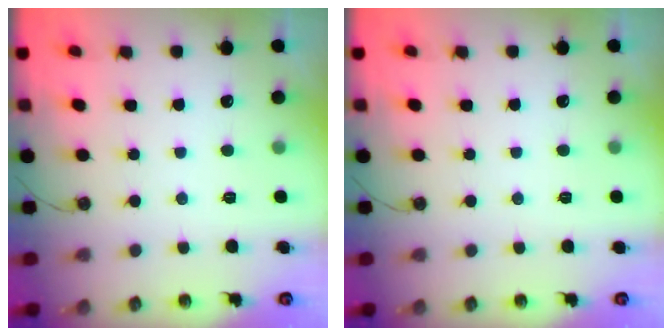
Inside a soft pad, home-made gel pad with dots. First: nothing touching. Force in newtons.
{"total": 1.5, "press": 0.8, "slide": 1.3}